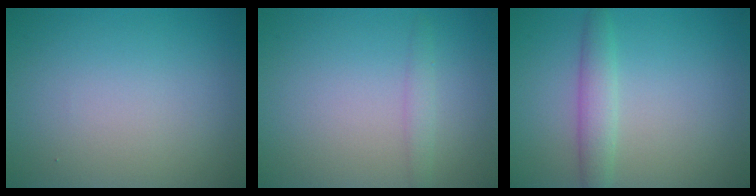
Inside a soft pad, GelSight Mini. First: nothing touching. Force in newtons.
{"total": 1.3, "press": 1.3, "slide": 0.1}
{"total": 2.5, "press": 2.5, "slide": 0.0}